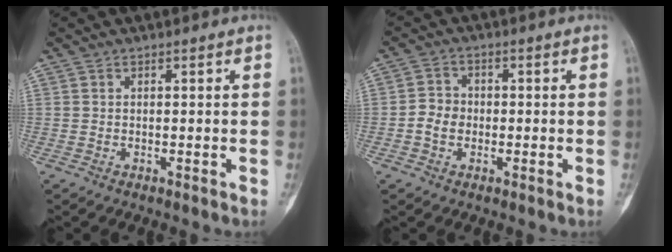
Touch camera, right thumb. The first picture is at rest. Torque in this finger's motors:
{"motor_torque": [0.41, 0.09, 0.16, -0.35, -0.03]}